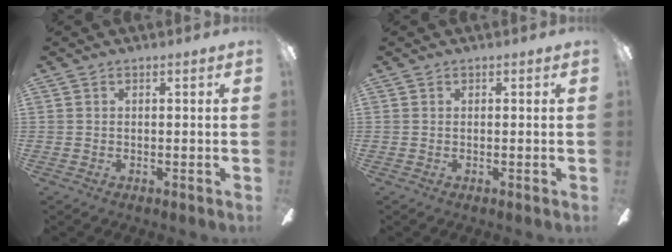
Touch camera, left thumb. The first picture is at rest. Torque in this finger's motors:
{"motor_torque": [-0.01, 0.00, 0.12, -0.12, 0.00]}